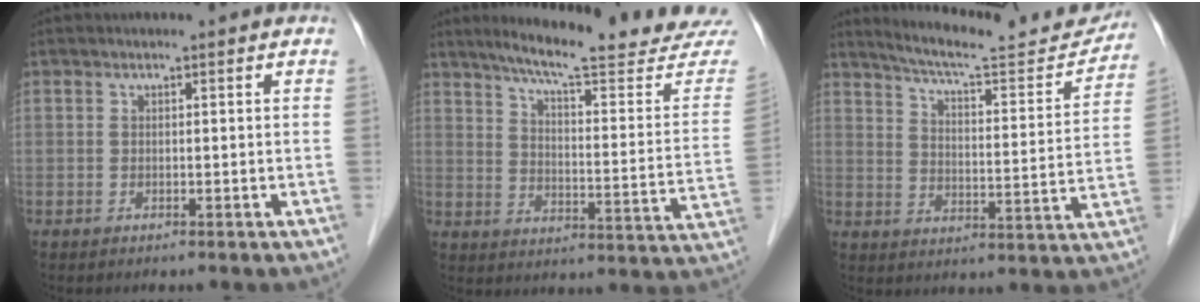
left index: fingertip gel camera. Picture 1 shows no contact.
{"total": 22.0, "force": [20.0, 0.7, 9.2], "torque": [-0.127, -0.078, 0.251]}
{"total": 17.3, "force": [16.4, 1.8, 5.3], "torque": [-0.077, -0.031, 0.219]}